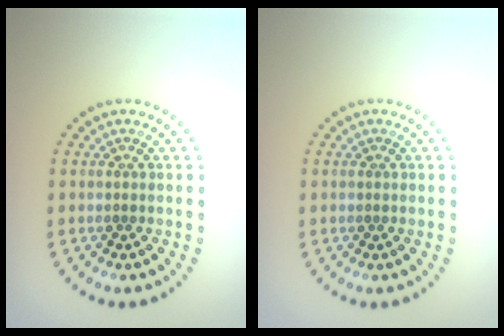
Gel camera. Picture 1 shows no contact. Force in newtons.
{"total": 0.0}